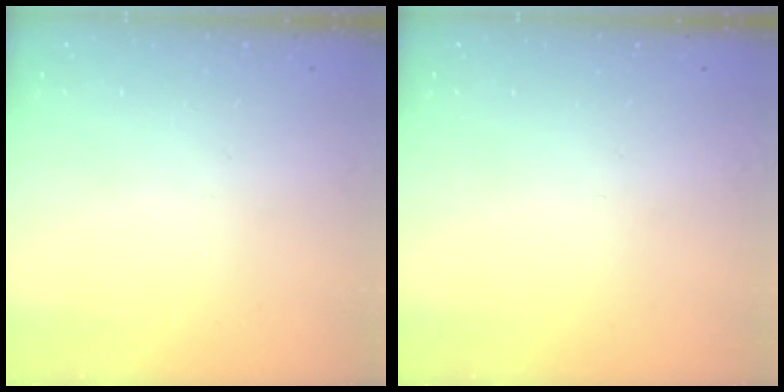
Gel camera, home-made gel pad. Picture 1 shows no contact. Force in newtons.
{"total": 0.0}